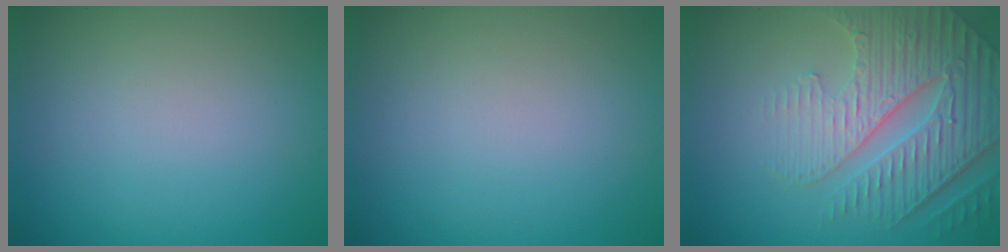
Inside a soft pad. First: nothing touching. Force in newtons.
{"total": 0.0}
{"total": 6.1, "press": 4.9, "slide": 3.5}